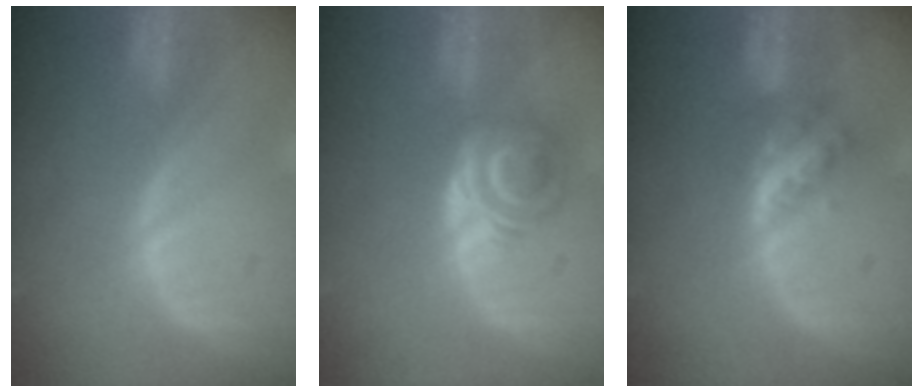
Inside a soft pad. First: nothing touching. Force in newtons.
{"total": 6.1, "press": 5.2, "slide": 3.2}
{"total": 4.8, "press": 4.4, "slide": 1.8}